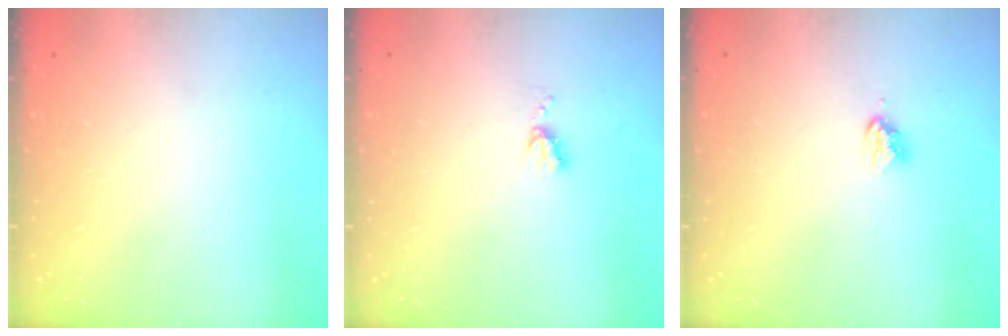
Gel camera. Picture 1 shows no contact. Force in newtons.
{"total": 3.8, "press": 3.8, "slide": 0.4}
{"total": 3.5, "press": 3.5, "slide": 0.4}